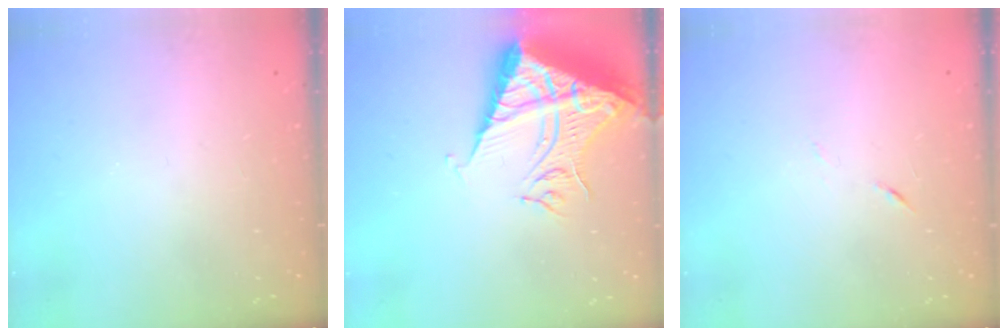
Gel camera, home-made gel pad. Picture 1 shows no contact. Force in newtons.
{"total": 12.5, "press": 12.5, "slide": 1.2}
{"total": 4.0, "press": 3.9, "slide": 0.8}